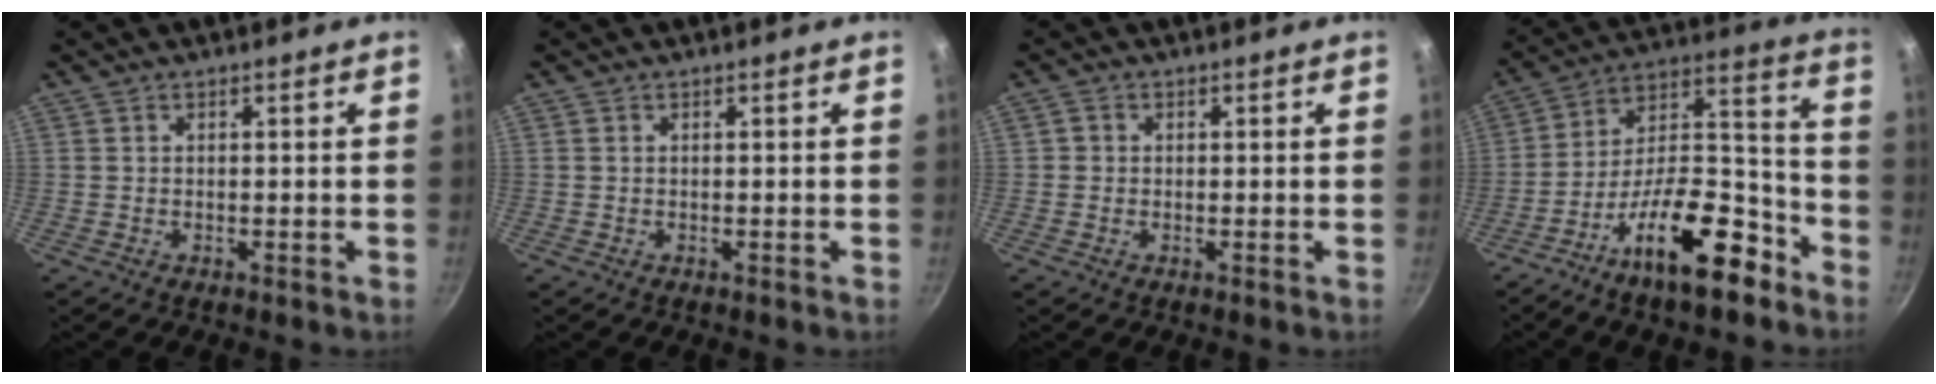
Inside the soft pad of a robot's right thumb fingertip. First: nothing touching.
{"total": 0.0}
{"total": 1.2, "force": [0.0, 1.1, 0.3], "torque": [-0.004, 0.003, -0.003]}
{"total": 19.9, "force": [-11.7, 7.6, 14.2], "torque": [-0.194, 0.097, -0.201]}